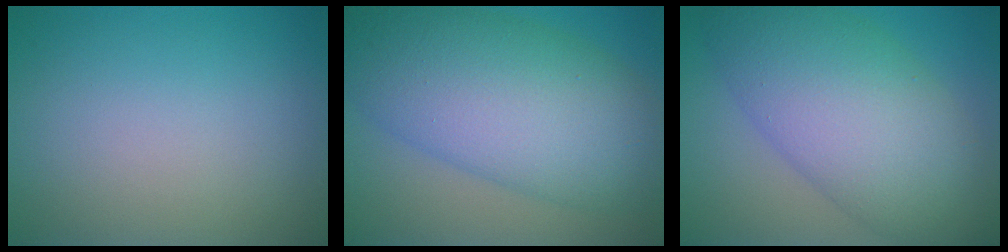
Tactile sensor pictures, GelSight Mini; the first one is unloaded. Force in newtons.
{"total": 12.4, "press": 12.4, "slide": 0.2}
{"total": 10.8, "press": 10.8, "slide": 0.2}